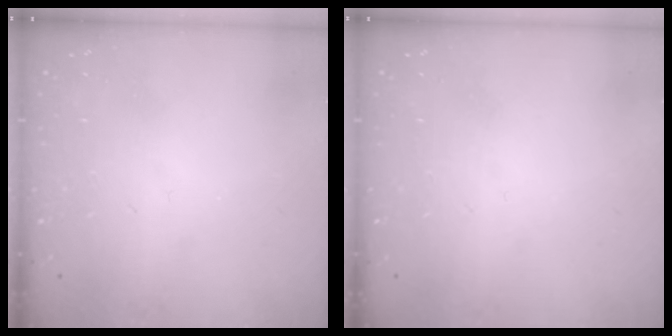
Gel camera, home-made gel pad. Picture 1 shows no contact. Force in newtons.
{"total": 0.0}